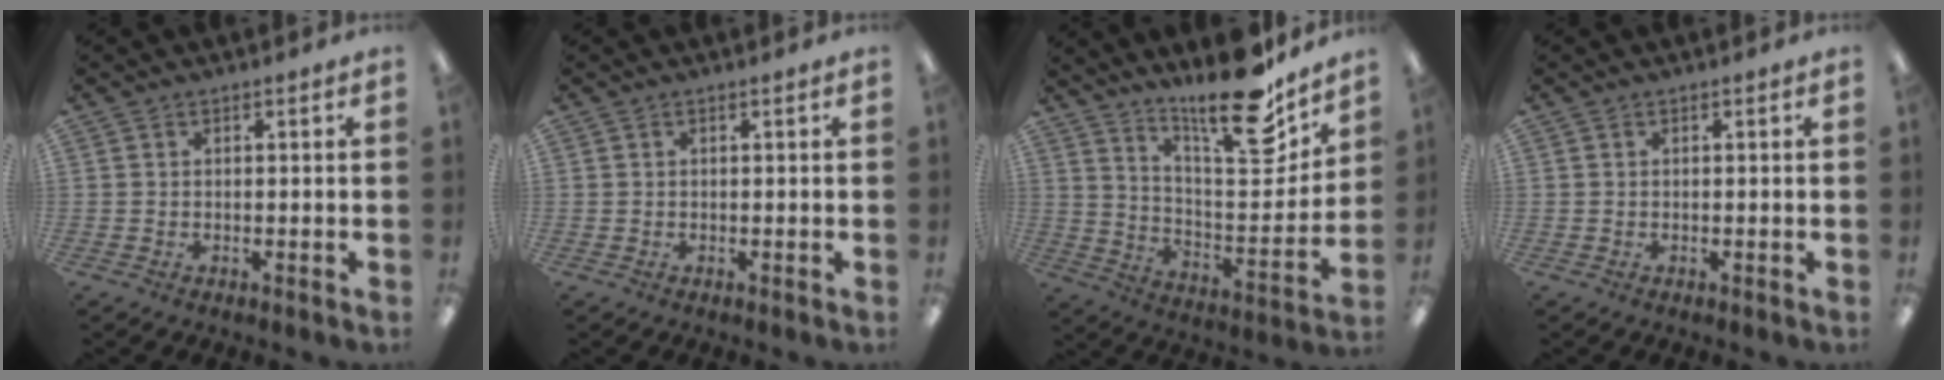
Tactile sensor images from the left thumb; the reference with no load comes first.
{"total": 0.0}
{"total": 19.8, "force": [15.5, 4.6, 11.4], "torque": [-0.178, -0.115, 0.255]}
{"total": 0.0}